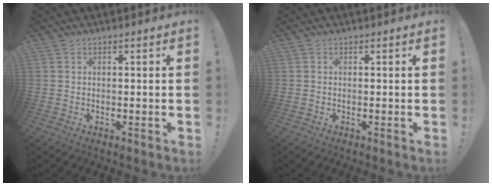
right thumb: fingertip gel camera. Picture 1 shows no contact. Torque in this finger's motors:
{"motor_torque": [-0.09, -0.28, -0.07, 0.17, -0.03]}